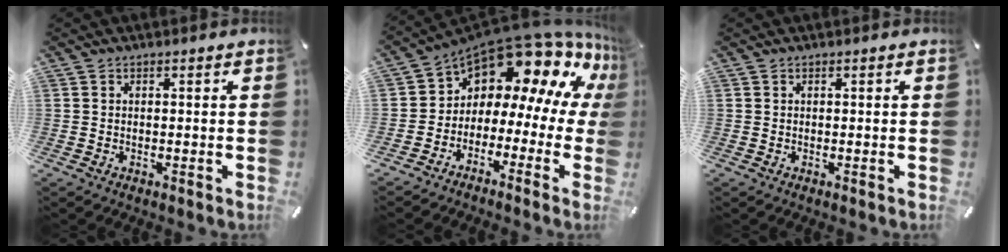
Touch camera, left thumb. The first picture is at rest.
{"total": 12.6, "force": [9.5, 5.9, 5.8], "torque": [-0.103, -0.098, 0.158]}
{"total": 0.0}